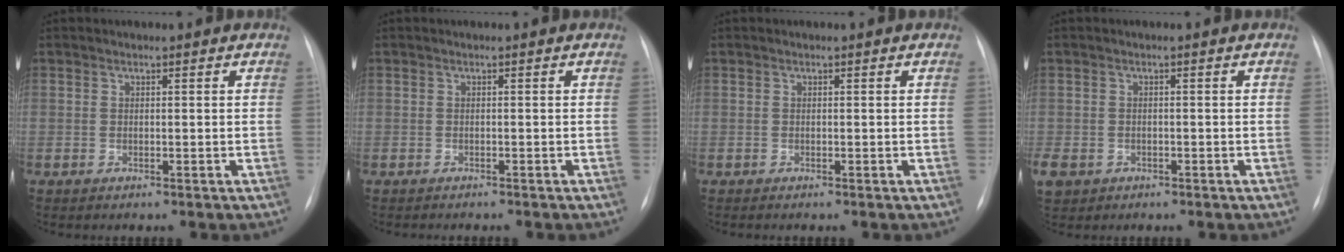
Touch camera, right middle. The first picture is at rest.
{"total": 2.4, "force": [-2.2, 0.5, 1.0], "torque": [-0.018, -0.007, -0.020]}
{"total": 0.0}
{"total": 5.8, "force": [-3.0, 4.6, 1.9], "torque": [-0.060, -0.004, -0.041]}